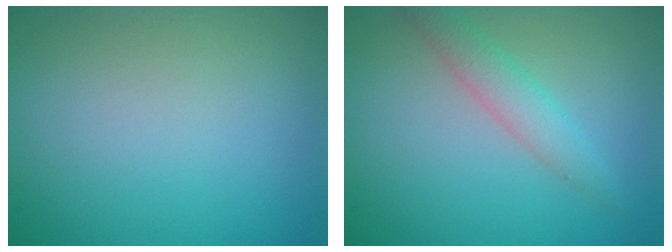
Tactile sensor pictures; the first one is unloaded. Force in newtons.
{"total": 2.7, "press": 2.7, "slide": 0.1}